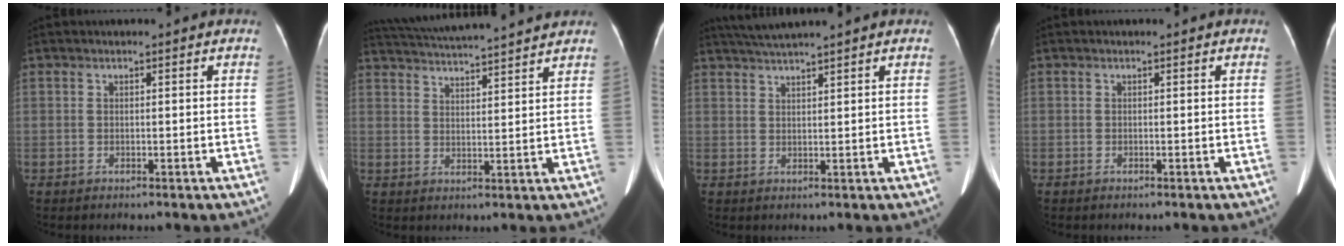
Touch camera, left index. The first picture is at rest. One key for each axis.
{"total": 15.8, "fx": 14.6, "fy": 0.4, "fz": 6.1, "tx": -0.115, "ty": 0.026, "tz": 0.214}
{"total": 5.5, "fx": 4.9, "fy": -0.9, "fz": 2.4, "tx": -0.045, "ty": 0.028, "tz": 0.088}
{"total": 0.0}